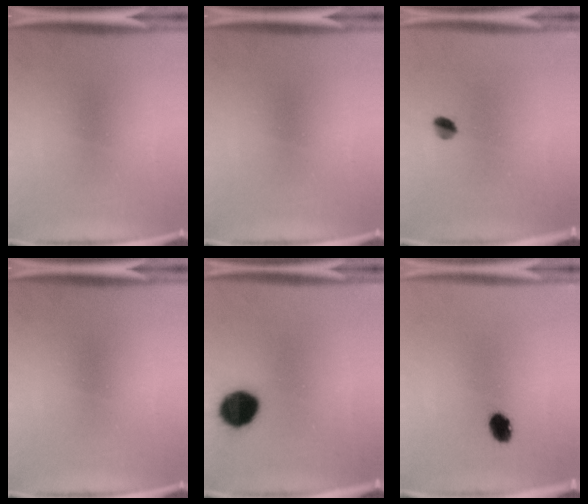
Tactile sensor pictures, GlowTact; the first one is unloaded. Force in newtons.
{"total": 0.0}
{"total": 2.5}
{"total": 0.0}
{"total": 10.5}
{"total": 4.0}